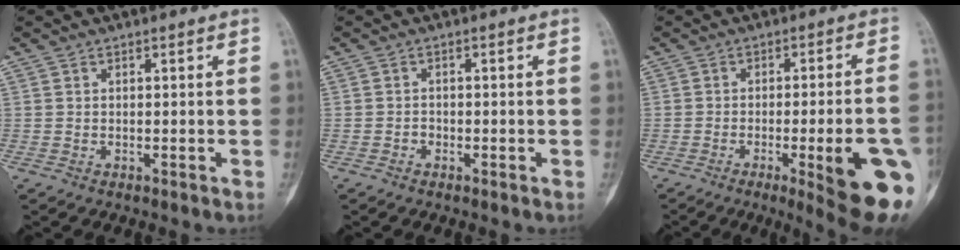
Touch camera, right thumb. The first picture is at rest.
{"total": 1.2, "force": [-0.6, 1.0, 0.3], "torque": [0.006, 0.006, -0.016]}
{"total": 16.7, "force": [-5.6, 3.1, 15.4], "torque": [-0.149, 0.009, -0.061]}